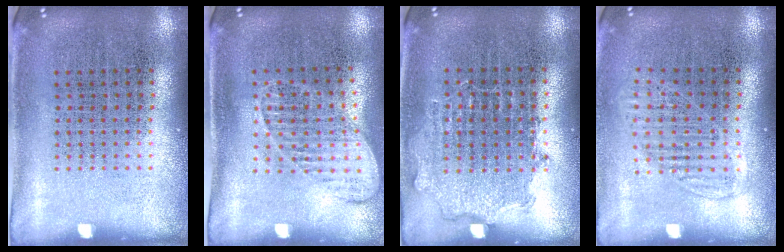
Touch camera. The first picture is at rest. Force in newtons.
{"total": 1.3, "press": 1.2, "slide": 0.5}
{"total": 0.8, "press": 0.7, "slide": 0.3}
{"total": 1.4, "press": 1.2, "slide": 0.7}